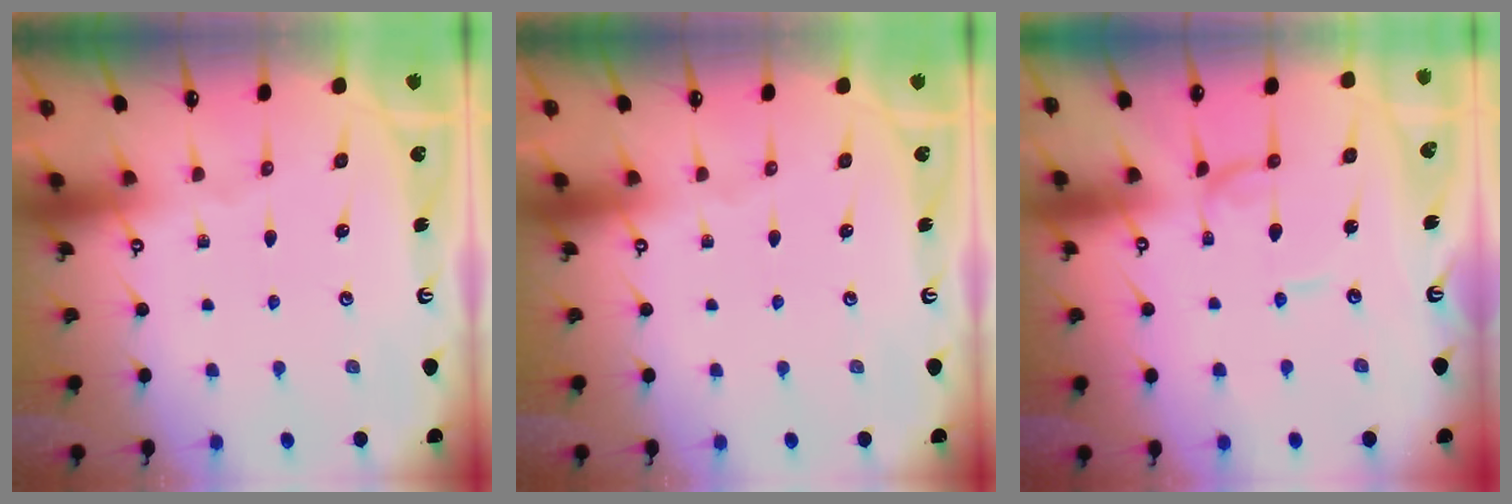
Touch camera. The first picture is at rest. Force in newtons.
{"total": 0.0}
{"total": 1.1, "press": 1.1, "slide": 0.0}